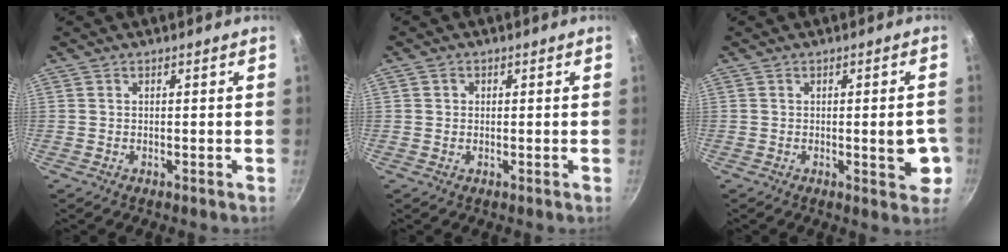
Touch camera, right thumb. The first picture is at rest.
{"total": 1.4, "force": [0.2, 1.3, 0.4], "torque": [-0.003, 0.000, 0.000]}
{"total": 6.3, "force": [-1.2, 2.1, 5.8], "torque": [-0.064, -0.002, -0.015]}